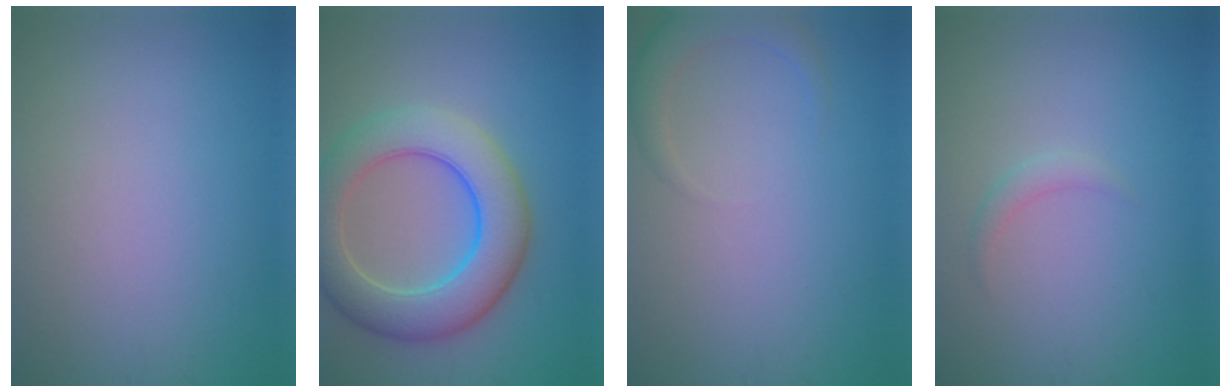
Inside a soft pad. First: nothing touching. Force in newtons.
{"total": 8.4, "press": 8.3, "slide": 0.6}
{"total": 2.3, "press": 2.3, "slide": 0.1}
{"total": 1.1, "press": 1.1, "slide": 0.1}